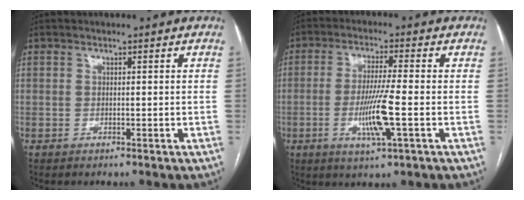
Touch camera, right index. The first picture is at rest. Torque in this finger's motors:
{"motor_torque": [0.73, 0.43, 0.26, 0.14]}